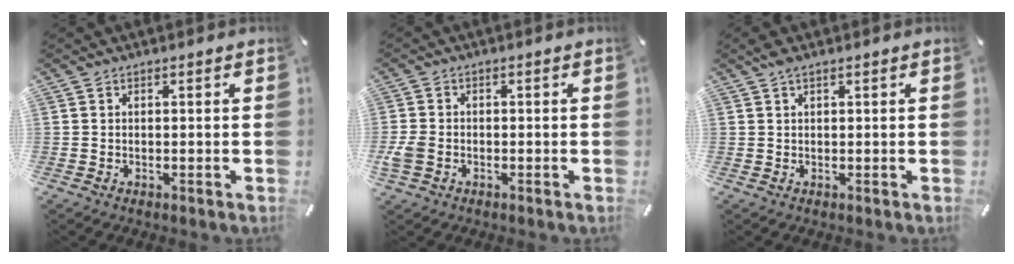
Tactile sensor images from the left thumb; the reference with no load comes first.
{"total": 3.5, "force": [-1.2, 2.6, 2.1], "torque": [-0.049, 0.002, -0.023]}
{"total": 1.7, "force": [0.9, 0.6, 1.2], "torque": [-0.026, 0.002, 0.016]}